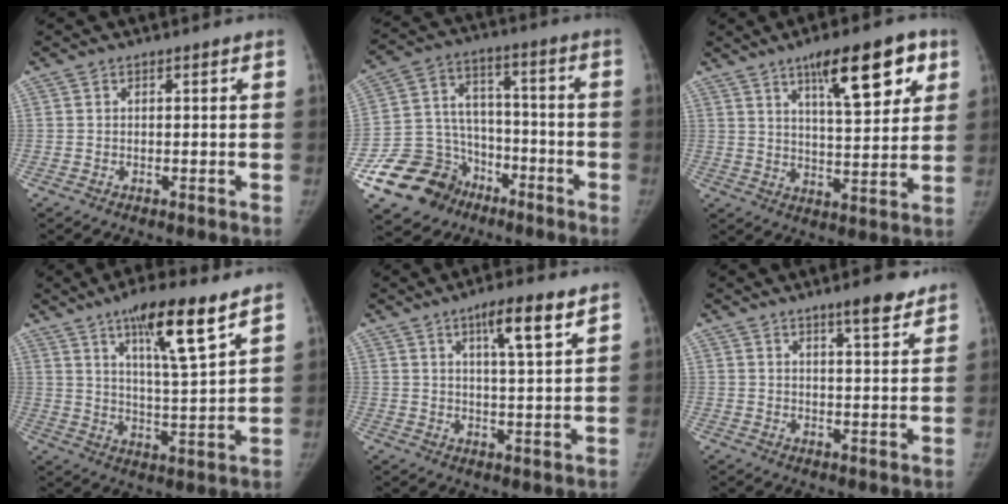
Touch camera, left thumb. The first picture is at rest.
{"total": 16.6, "force": [-9.1, 13.2, 4.3], "torque": [-0.056, 0.094, -0.144]}
{"total": 15.2, "force": [7.8, 4.9, 12.0], "torque": [-0.148, -0.026, 0.118]}
{"total": 13.8, "force": [8.4, 2.2, 10.8], "torque": [-0.170, -0.046, 0.140]}
{"total": 8.3, "force": [4.7, 1.2, 6.7], "torque": [-0.106, -0.025, 0.076]}
{"total": 6.3, "force": [4.6, 1.2, 4.1], "torque": [-0.048, -0.029, 0.064]}